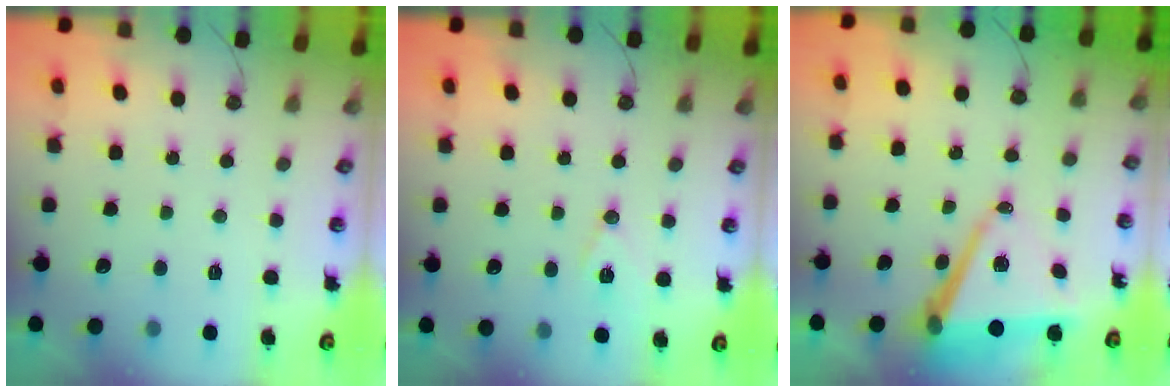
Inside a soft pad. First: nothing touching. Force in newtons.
{"total": 7.8, "press": 7.0, "slide": 3.5}
{"total": 10.3, "press": 9.4, "slide": 4.3}